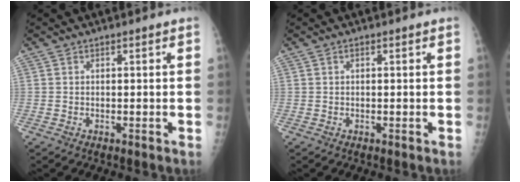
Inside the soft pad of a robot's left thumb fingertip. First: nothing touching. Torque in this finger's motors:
{"motor_torque": [-0.41, 0.21, -0.03, 0.07, -0.01]}